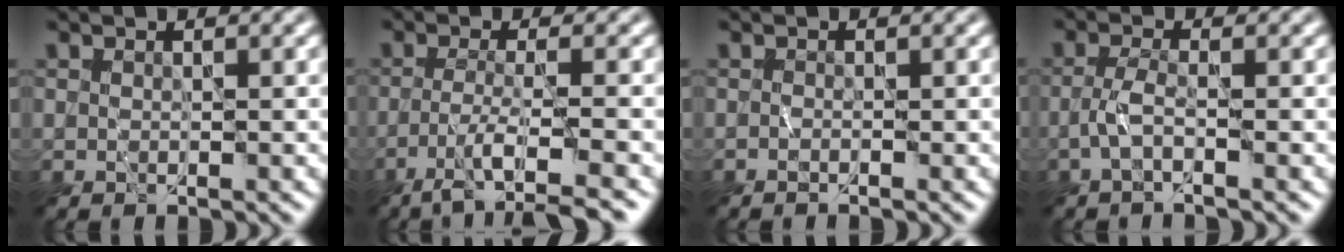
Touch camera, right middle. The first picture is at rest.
{"total": 4.7, "force": [-2.7, 0.8, 3.8], "torque": [-0.059, -0.001, -0.052]}
{"total": 0.6, "force": [-0.4, 0.1, 0.5], "torque": [-0.009, 0.000, -0.007]}
{"total": 2.1, "force": [-1.0, 0.4, 1.8], "torque": [-0.039, 0.006, -0.026]}